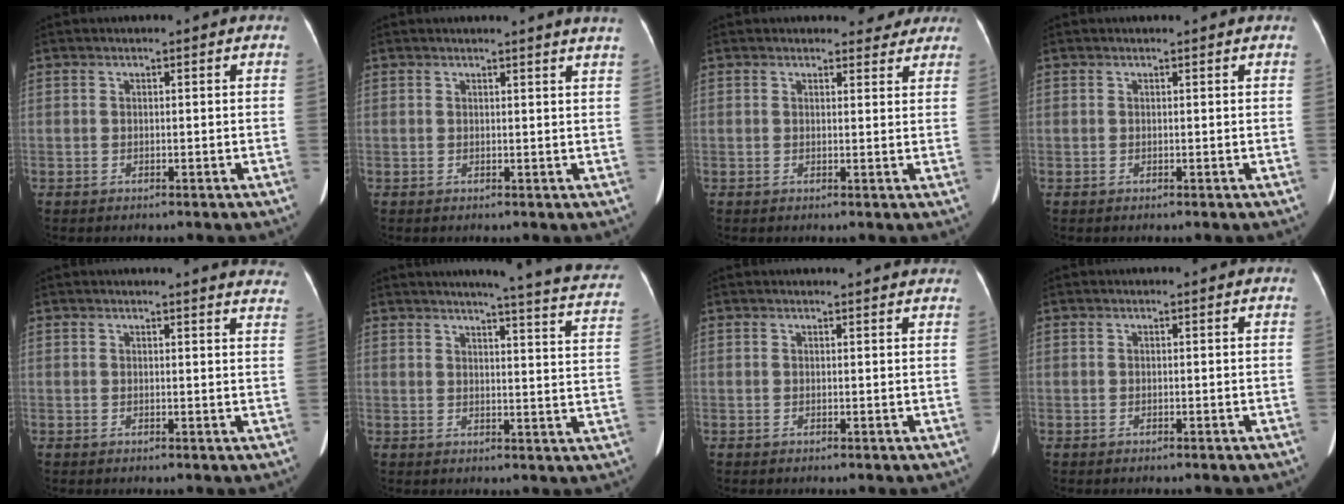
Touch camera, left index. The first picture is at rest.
{"total": 3.8, "force": [3.4, -0.8, 1.4], "torque": [-0.016, -0.009, 0.022]}
{"total": 3.7, "force": [3.4, 1.6, 0.3], "torque": [0.007, -0.005, 0.029]}
{"total": 0.7, "force": [0.7, 0.0, 0.2], "torque": [-0.006, 0.005, 0.008]}
{"total": 11.6, "force": [11.2, 1.0, 2.9], "torque": [-0.008, -0.047, 0.094]}
{"total": 19.6, "force": [17.3, 0.5, 9.0], "torque": [-0.109, -0.052, 0.183]}
{"total": 5.4, "force": [5.2, 0.3, 1.4], "torque": [-0.013, 0.011, 0.045]}
{"total": 0.0}